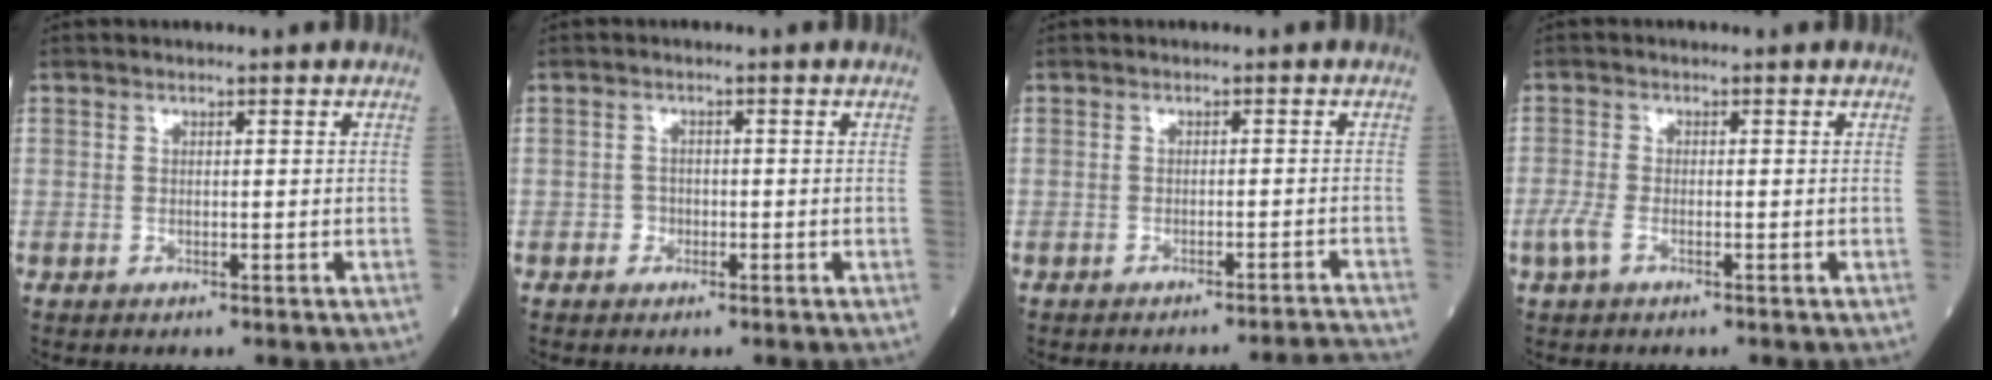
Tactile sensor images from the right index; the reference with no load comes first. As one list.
[{"total": 1.4, "force": [-0.7, 1.2, 0.2], "torque": [0.005, 0.008, -0.015]}, {"total": 5.3, "force": [-4.9, -2.1, 0.3], "torque": [0.007, -0.004, -0.059]}, {"total": 2.5, "force": [-1.3, 1.0, 2.0], "torque": [-0.058, -0.002, -0.031]}]